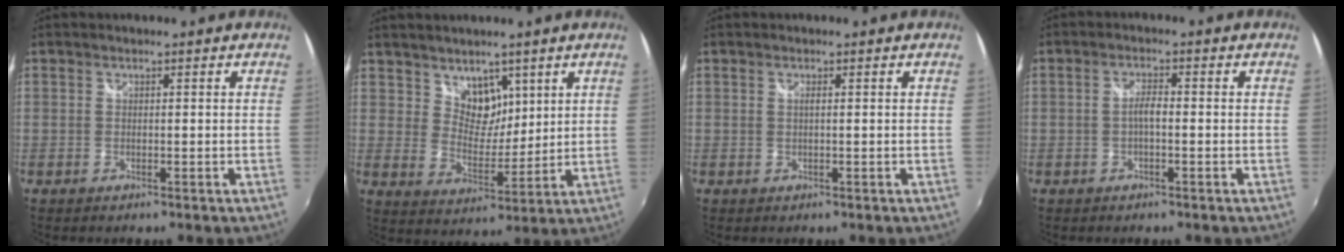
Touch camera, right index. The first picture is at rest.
{"total": 6.8, "force": [4.3, 4.7, 2.4], "torque": [-0.028, 0.001, 0.080]}
{"total": 0.5, "force": [0.1, -0.1, 0.5], "torque": [-0.009, 0.002, 0.001]}
{"total": 2.2, "force": [-0.6, 0.6, 2.0], "torque": [-0.041, 0.007, -0.012]}